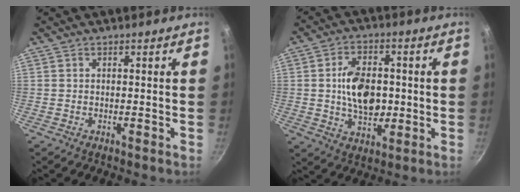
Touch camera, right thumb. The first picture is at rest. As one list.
[{"total": 11.3, "force": [0.2, 7.3, 8.6], "torque": [-0.120, 0.002, 0.003]}]